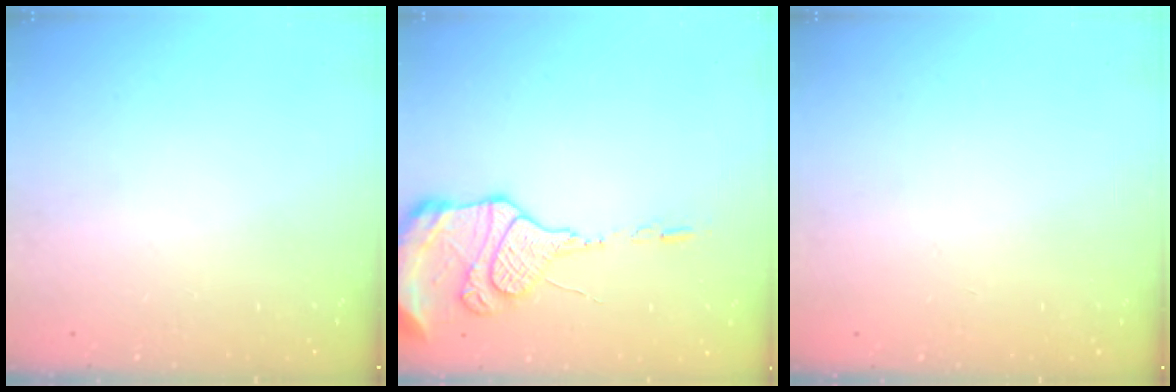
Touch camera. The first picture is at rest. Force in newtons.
{"total": 15.6, "press": 15.1, "slide": 3.7}
{"total": 0.0}